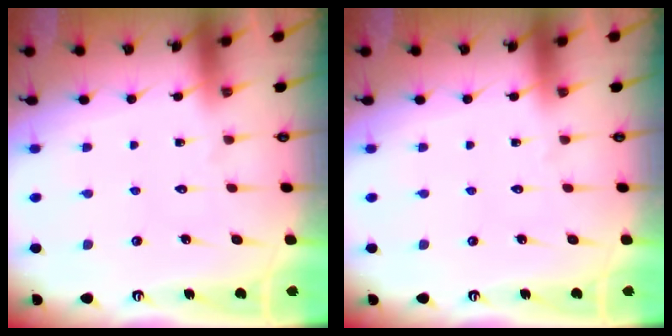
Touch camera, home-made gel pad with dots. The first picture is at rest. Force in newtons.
{"total": 0.0}